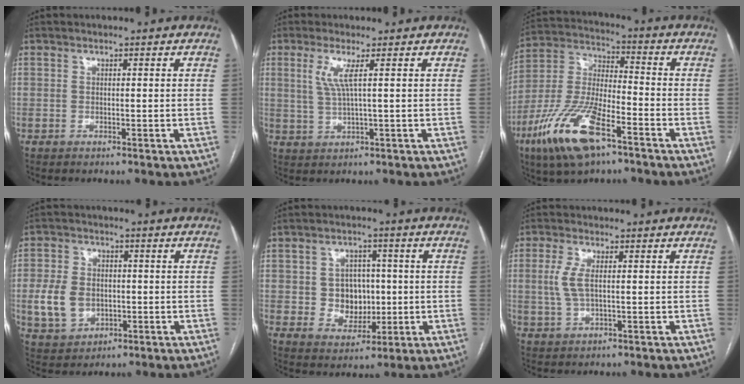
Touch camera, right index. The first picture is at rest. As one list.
[{"total": 3.8, "force": [1.3, -0.3, 3.6], "torque": [-0.082, 0.000, 0.028]}, {"total": 16.2, "force": [-8.9, 4.9, 12.6], "torque": [-0.271, -0.012, -0.162]}, {"total": 8.9, "force": [-1.1, 6.9, 5.4], "torque": [-0.117, 0.017, -0.010]}, {"total": 7.1, "force": [0.1, 6.1, 3.6], "torque": [-0.054, 0.015, 0.011]}, {"total": 3.9, "force": [0.4, 1.3, 3.7], "torque": [-0.093, 0.001, 0.010]}]